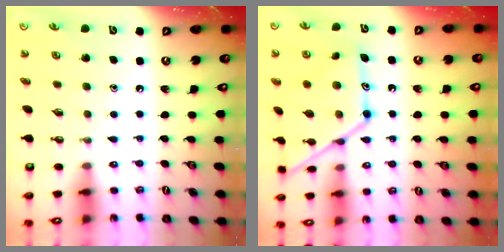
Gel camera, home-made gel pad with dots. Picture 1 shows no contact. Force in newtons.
{"total": 15.0, "press": 15.0, "slide": 0.9}